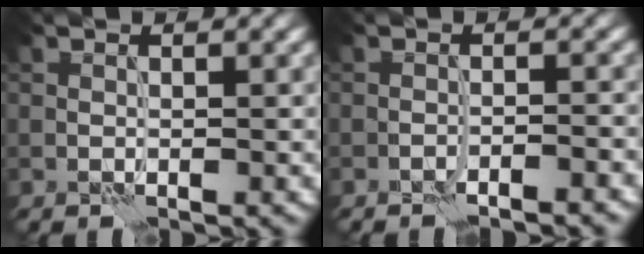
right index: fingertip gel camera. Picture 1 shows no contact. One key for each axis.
{"total": 2.2, "fx": -1.9, "fy": 0.2, "fz": 1.0, "tx": -0.015, "ty": 0.013, "tz": -0.032}